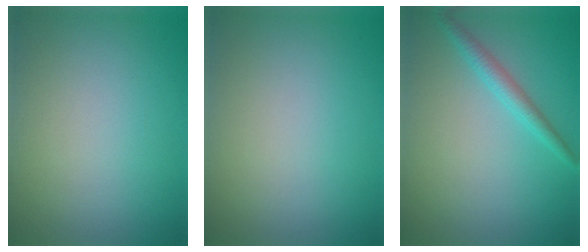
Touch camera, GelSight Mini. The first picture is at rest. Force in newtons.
{"total": 0.0}
{"total": 1.9, "press": 1.9, "slide": 0.0}